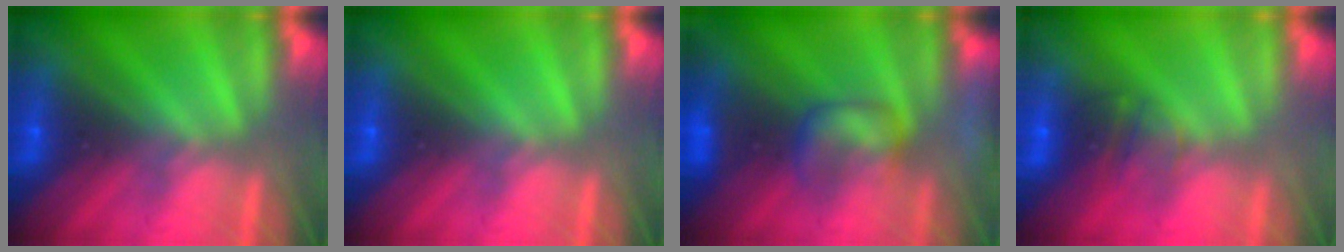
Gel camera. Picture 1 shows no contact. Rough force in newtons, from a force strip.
{"total": 0.0}
{"total": 7.5}
{"total": 2.2}